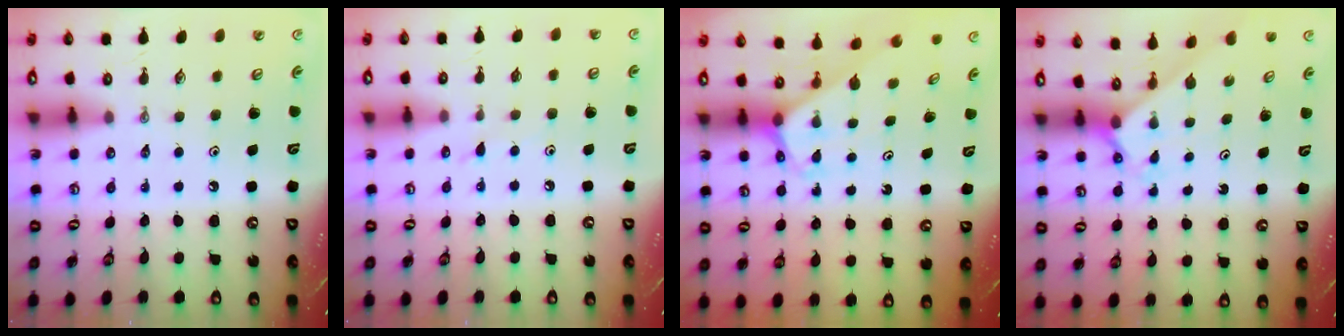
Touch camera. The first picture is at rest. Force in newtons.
{"total": 3.8, "press": 3.7, "slide": 0.4}
{"total": 2.4, "press": 2.4, "slide": 0.2}
{"total": 1.9, "press": 1.9, "slide": 0.2}